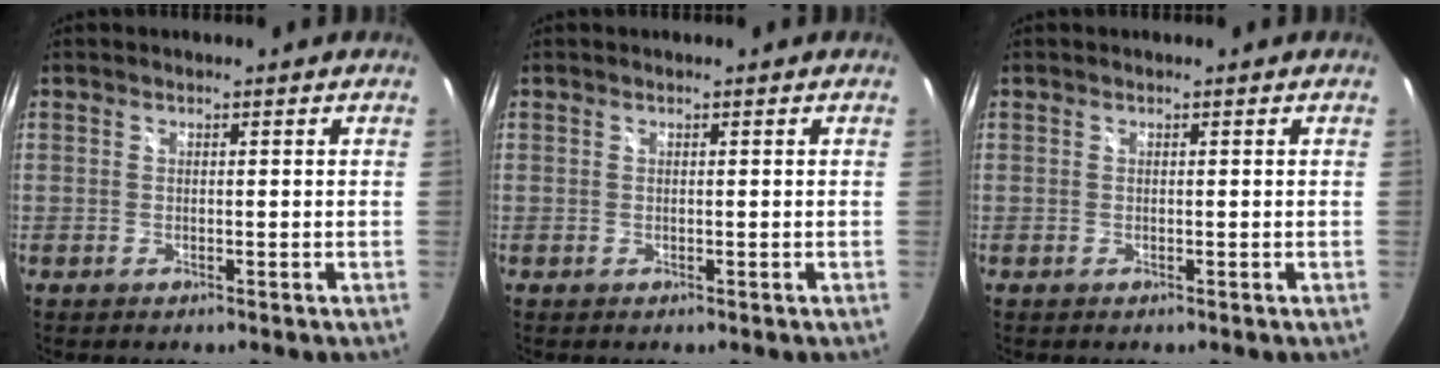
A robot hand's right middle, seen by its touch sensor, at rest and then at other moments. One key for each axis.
{"total": 0.0}
{"total": 0.0}